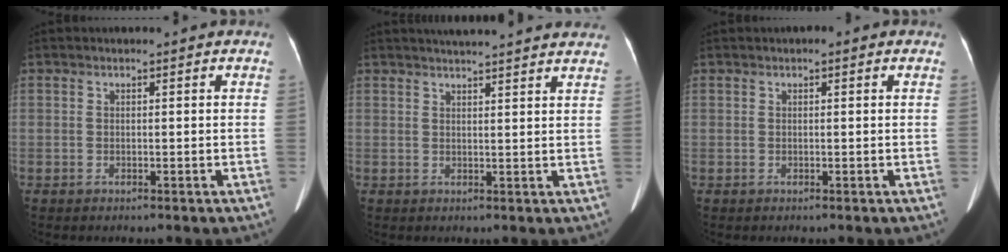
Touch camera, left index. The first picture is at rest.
{"total": 14.5, "force": [13.4, 0.7, 5.6], "torque": [-0.081, 0.019, 0.162]}
{"total": 0.8, "force": [0.4, 0.4, 0.6], "torque": [-0.009, 0.008, 0.003]}